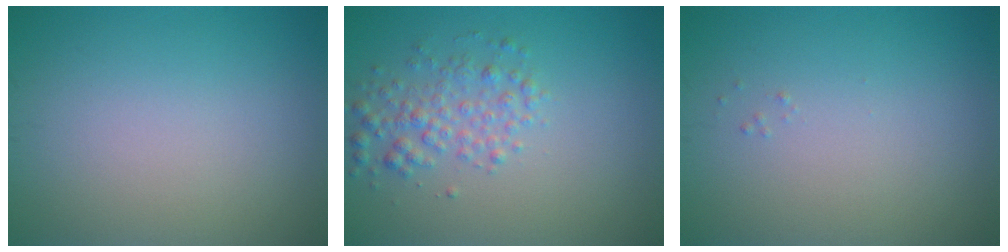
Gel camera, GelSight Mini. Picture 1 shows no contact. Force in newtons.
{"total": 2.8, "press": 2.8, "slide": 0.1}
{"total": 0.0}